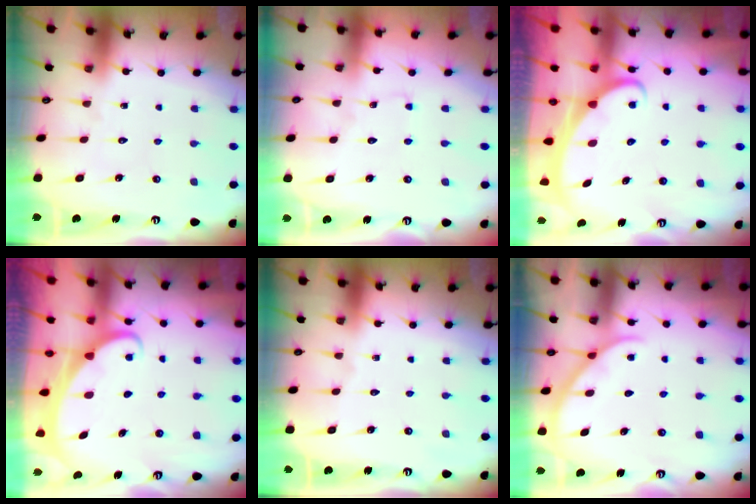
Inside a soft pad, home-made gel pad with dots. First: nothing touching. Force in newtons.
{"total": 1.1, "press": 1.1, "slide": 0.2}
{"total": 2.7, "press": 2.7, "slide": 0.4}
{"total": 1.9, "press": 1.9, "slide": 0.1}
{"total": 0.0}
{"total": 1.8, "press": 1.8, "slide": 0.2}